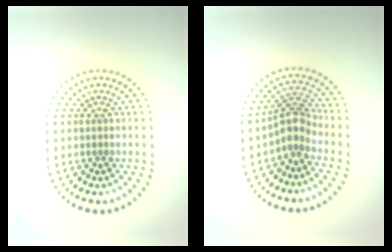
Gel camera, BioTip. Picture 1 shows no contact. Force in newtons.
{"total": 2.9, "press": 2.2, "slide": 1.9}